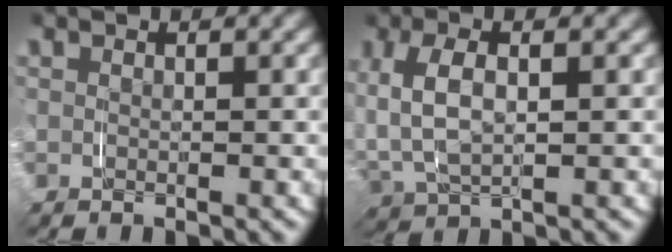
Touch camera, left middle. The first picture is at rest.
{"total": 0.9, "force": [0.6, 0.2, 0.6], "torque": [-0.024, -0.004, 0.014]}